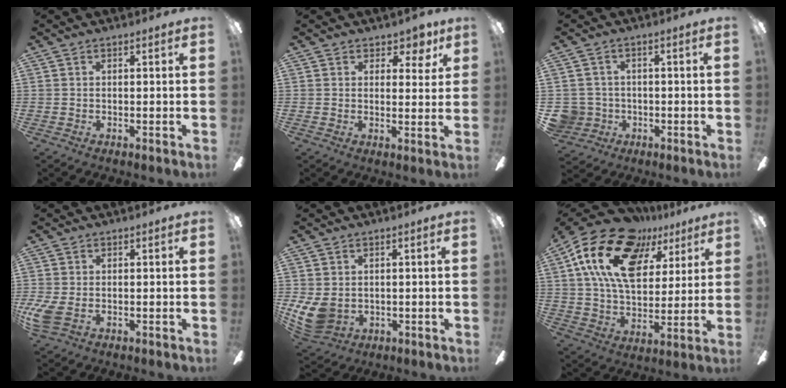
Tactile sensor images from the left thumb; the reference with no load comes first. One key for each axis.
{"total": 4.3, "fx": 2.8, "fy": 2.9, "fz": 1.6, "tx": -0.002, "ty": -0.017, "tz": 0.044}
{"total": 5.4, "fx": -0.7, "fy": 5.3, "fz": 0.7, "tx": -0.031, "ty": 0.009, "tz": -0.011}
{"total": 5.1, "fx": -1.1, "fy": 3.3, "fz": 3.8, "tx": -0.079, "ty": -0.002, "tz": -0.022}
{"total": 7.9, "fx": -0.2, "fy": 6.2, "fz": 4.9, "tx": -0.110, "ty": -0.001, "tz": 0.003}
{"total": 21.4, "fx": 11.2, "fy": 12.4, "fz": 13.4, "tx": -0.246, "ty": -0.039, "tz": 0.199}